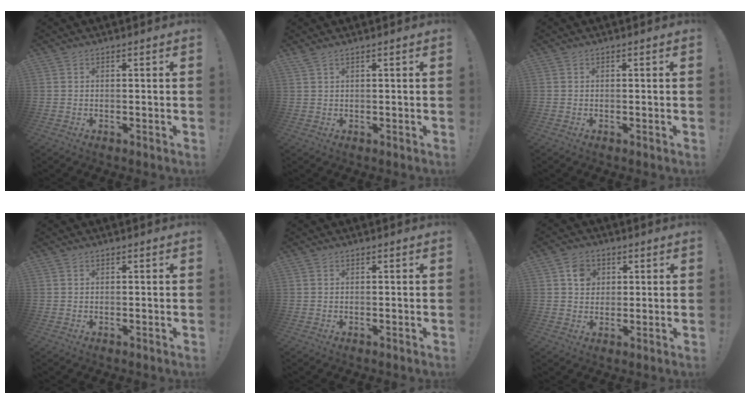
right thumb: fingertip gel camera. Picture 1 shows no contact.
{"total": 1.5, "force": [1.2, 0.1, 1.0], "torque": [-0.019, -0.002, 0.022]}
{"total": 0.0}
{"total": 0.0}
{"total": 0.0}
{"total": 6.2, "force": [2.2, 5.3, 2.2], "torque": [-0.018, -0.004, 0.037]}